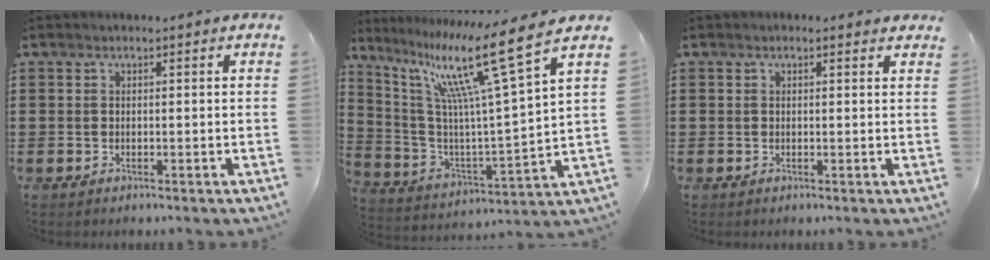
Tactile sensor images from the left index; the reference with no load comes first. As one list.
[{"total": 16.1, "force": [10.9, 1.2, 11.7], "torque": [-0.253, -0.058, 0.173]}, {"total": 1.1, "force": [0.6, 1.0, 0.2], "torque": [-0.007, 0.006, 0.010]}]